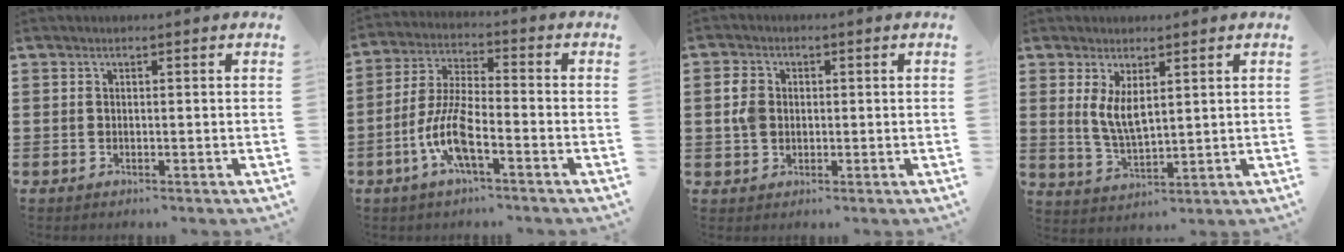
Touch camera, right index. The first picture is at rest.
{"total": 8.6, "force": [-3.8, 2.1, 7.4], "torque": [-0.174, -0.013, -0.078]}
{"total": 3.5, "force": [0.2, 2.8, 2.1], "torque": [-0.056, 0.009, 0.000]}
{"total": 4.8, "force": [1.6, 2.0, 4.1], "torque": [-0.090, -0.001, 0.029]}